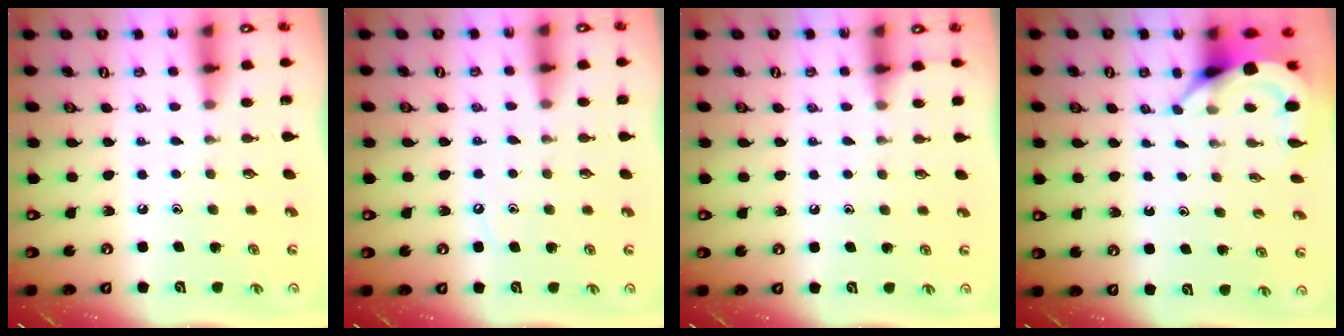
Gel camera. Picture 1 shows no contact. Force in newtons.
{"total": 5.3, "press": 5.2, "slide": 0.8}
{"total": 2.9, "press": 2.9, "slide": 0.4}
{"total": 3.9, "press": 3.9, "slide": 0.1}